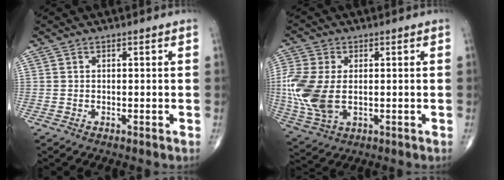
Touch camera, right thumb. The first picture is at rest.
{"total": 13.5, "force": [-0.4, 8.3, 10.6], "torque": [-0.268, -0.010, 0.001]}